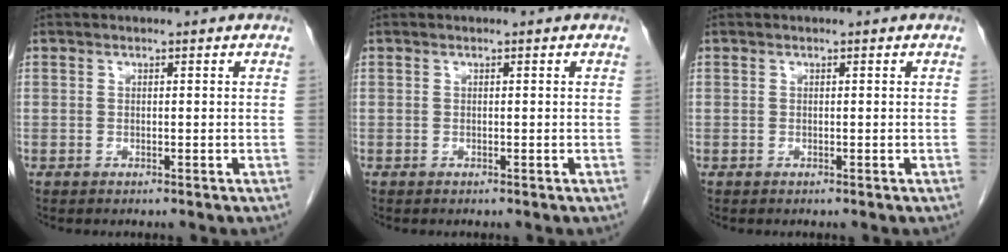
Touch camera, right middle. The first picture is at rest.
{"total": 0.0}
{"total": 0.0}